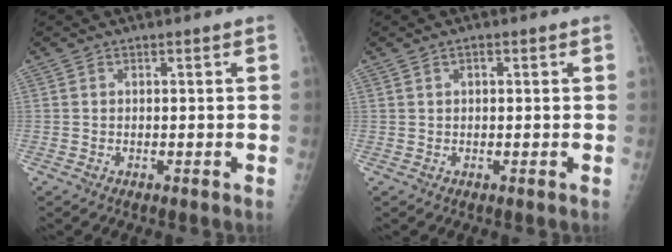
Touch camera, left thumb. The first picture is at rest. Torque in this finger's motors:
{"motor_torque": [-0.27, -0.05, -0.05, 0.08, 0.05]}